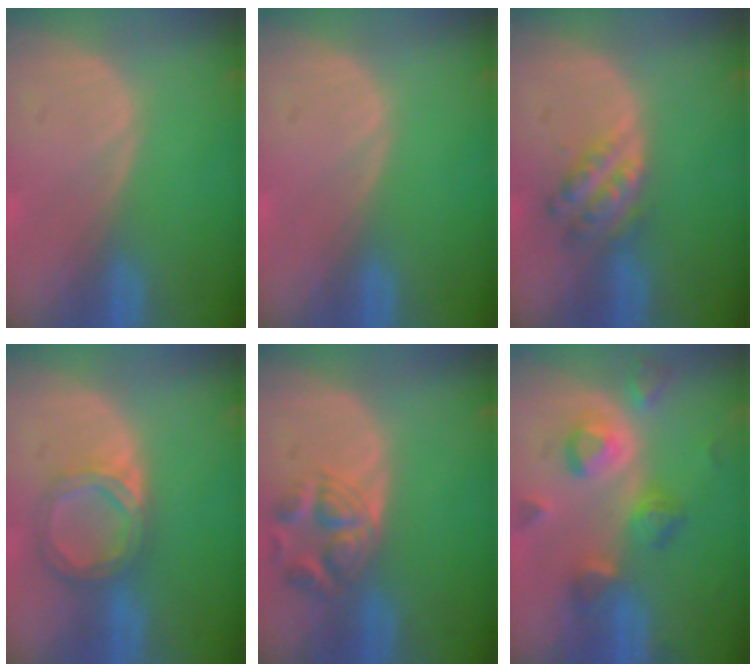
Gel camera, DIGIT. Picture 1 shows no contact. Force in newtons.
{"total": 0.0}
{"total": 5.5, "press": 5.0, "slide": 2.4}
{"total": 5.6, "press": 5.3, "slide": 2.0}
{"total": 5.4, "press": 5.3, "slide": 1.0}
{"total": 7.2, "press": 7.2, "slide": 1.0}